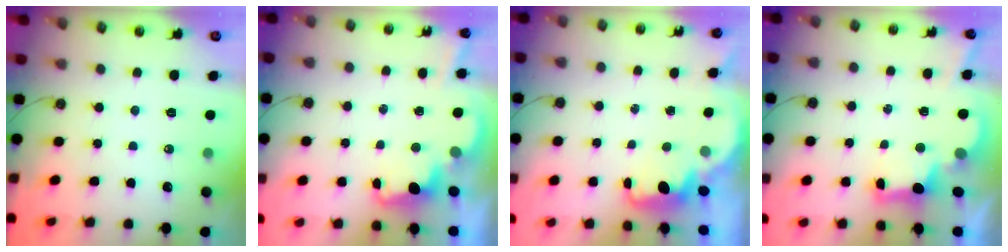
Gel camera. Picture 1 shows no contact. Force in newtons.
{"total": 3.6, "press": 3.5, "slide": 0.7}
{"total": 2.4, "press": 2.3, "slide": 0.6}
{"total": 2.9, "press": 2.8, "slide": 0.9}